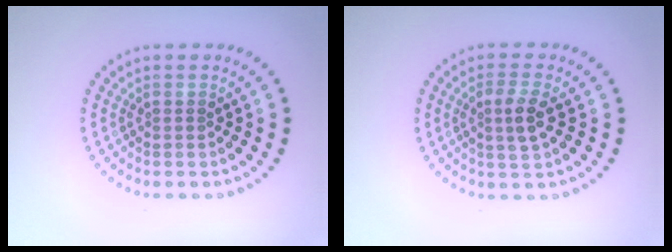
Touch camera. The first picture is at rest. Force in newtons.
{"total": 2.6, "press": 2.4, "slide": 1.0}